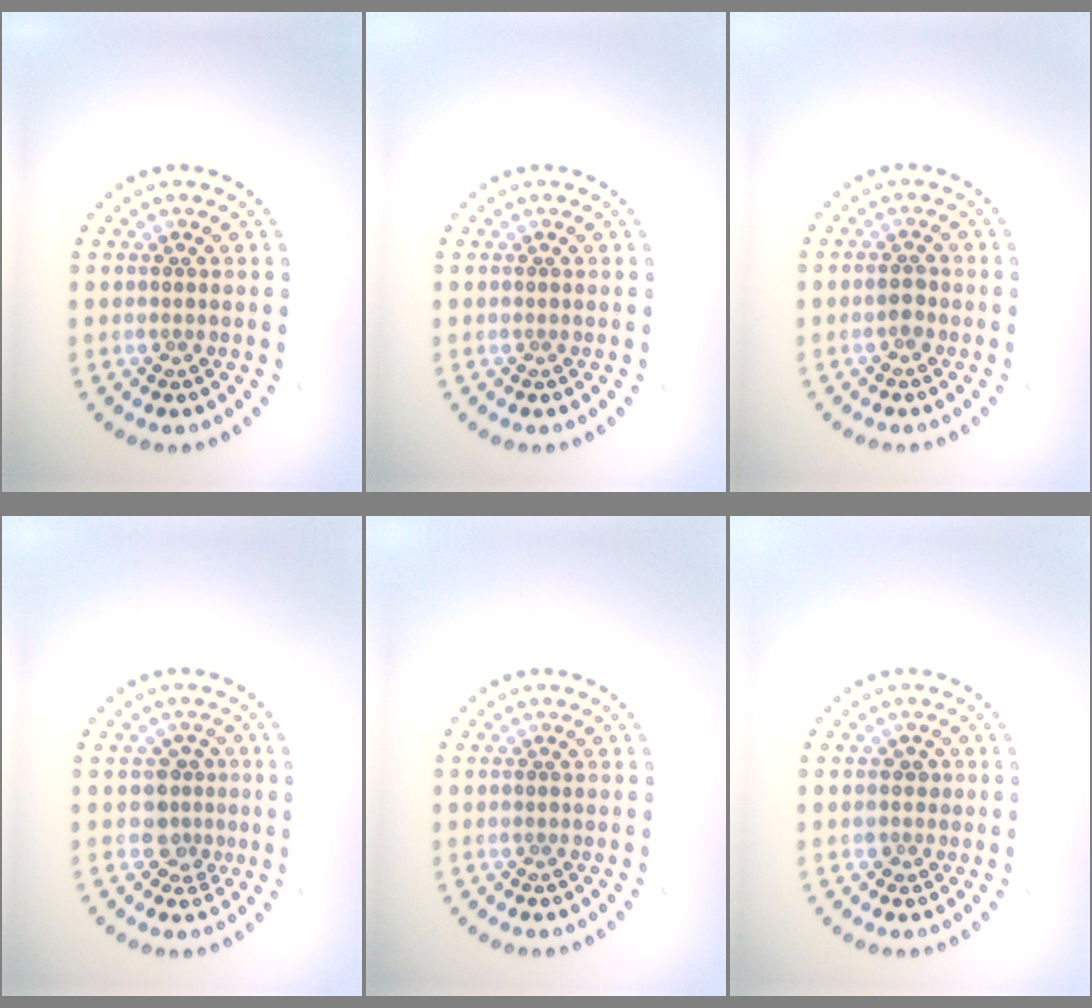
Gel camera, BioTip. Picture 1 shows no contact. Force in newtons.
{"total": 0.0}
{"total": 1.2, "press": 1.1, "slide": 0.3}
{"total": 2.3, "press": 1.8, "slide": 1.5}
{"total": 0.0}
{"total": 1.1, "press": 0.9, "slide": 0.5}